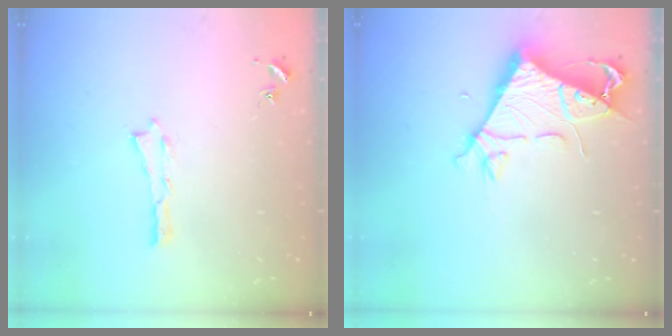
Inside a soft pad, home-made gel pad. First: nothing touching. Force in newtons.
{"total": 7.1, "press": 7.1, "slide": 0.6}